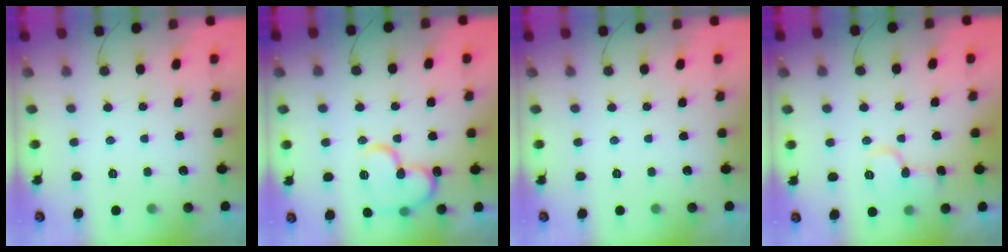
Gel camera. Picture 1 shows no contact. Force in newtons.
{"total": 15.5, "press": 15.4, "slide": 2.1}
{"total": 0.0}
{"total": 9.5, "press": 9.5, "slide": 1.1}